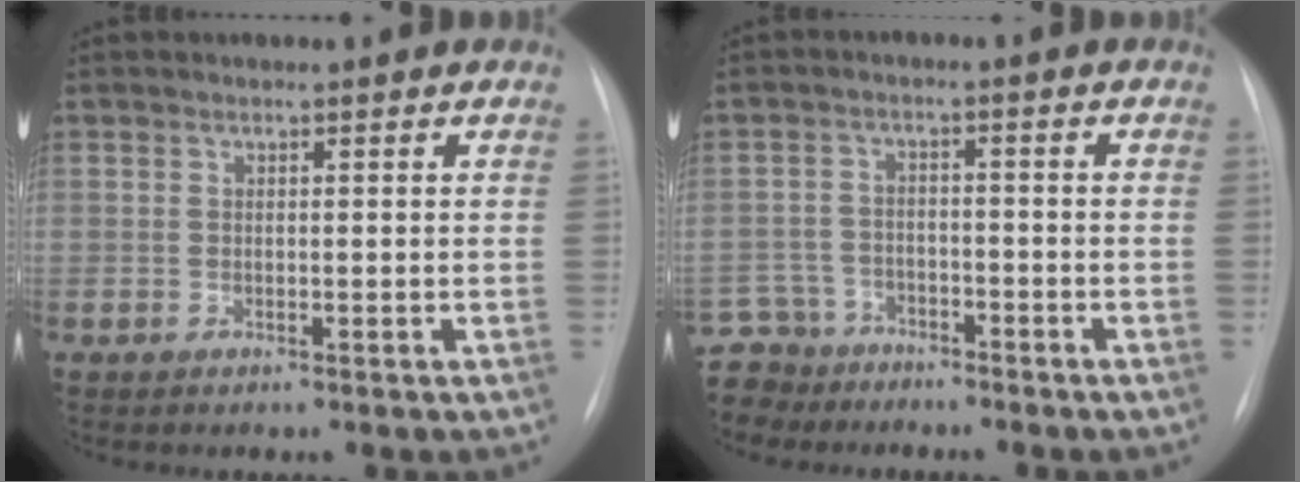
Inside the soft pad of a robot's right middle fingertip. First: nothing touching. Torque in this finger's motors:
{"motor_torque": [0.61, -0.66, 0.13, 0.01]}